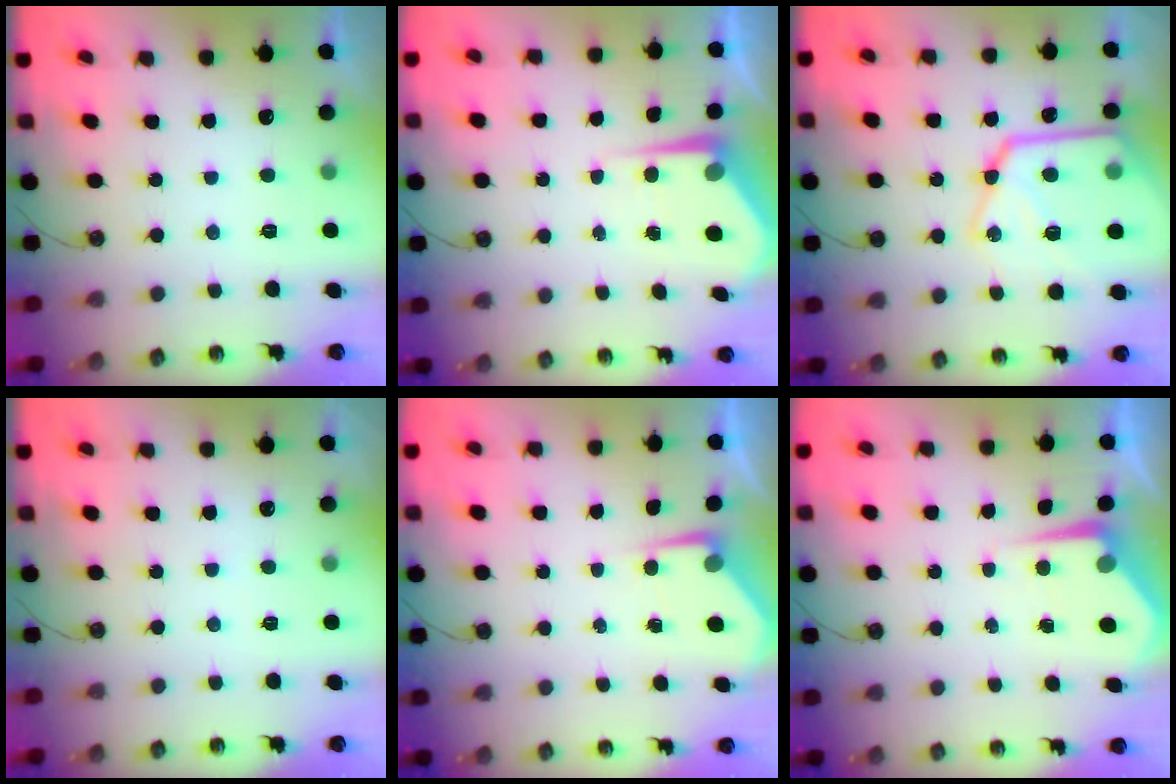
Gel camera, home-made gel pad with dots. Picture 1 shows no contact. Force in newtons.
{"total": 5.1, "press": 5.1, "slide": 0.2}
{"total": 21.9, "press": 21.8, "slide": 2.4}
{"total": 2.4, "press": 2.3, "slide": 0.4}
{"total": 4.8, "press": 4.8, "slide": 0.5}
{"total": 5.0, "press": 5.0, "slide": 0.4}